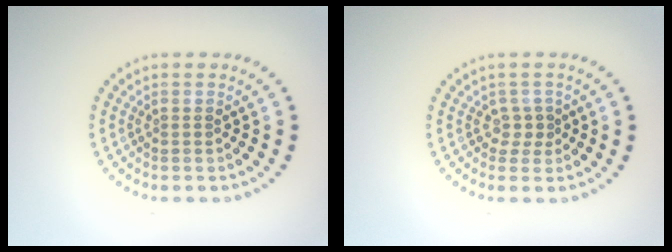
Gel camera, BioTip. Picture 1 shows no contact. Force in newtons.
{"total": 1.5, "press": 1.1, "slide": 1.0}